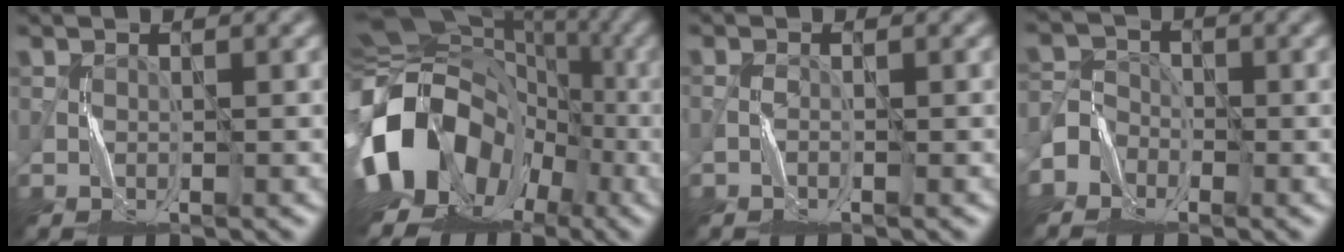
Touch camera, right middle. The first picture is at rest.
{"total": 18.0, "force": [-5.4, 13.9, 10.1], "torque": [-0.207, -0.001, -0.101]}
{"total": 0.8, "force": [-0.8, 0.0, -0.1], "torque": [0.002, 0.004, -0.015]}
{"total": 3.1, "force": [-2.3, 2.1, -0.2], "torque": [0.015, 0.010, -0.054]}